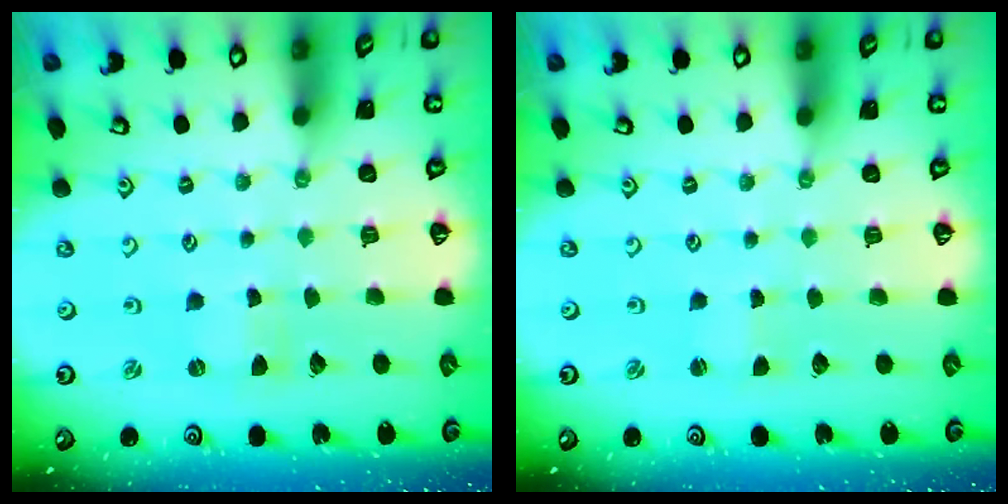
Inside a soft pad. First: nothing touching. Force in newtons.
{"total": 0.6, "press": 0.6, "slide": 0.0}